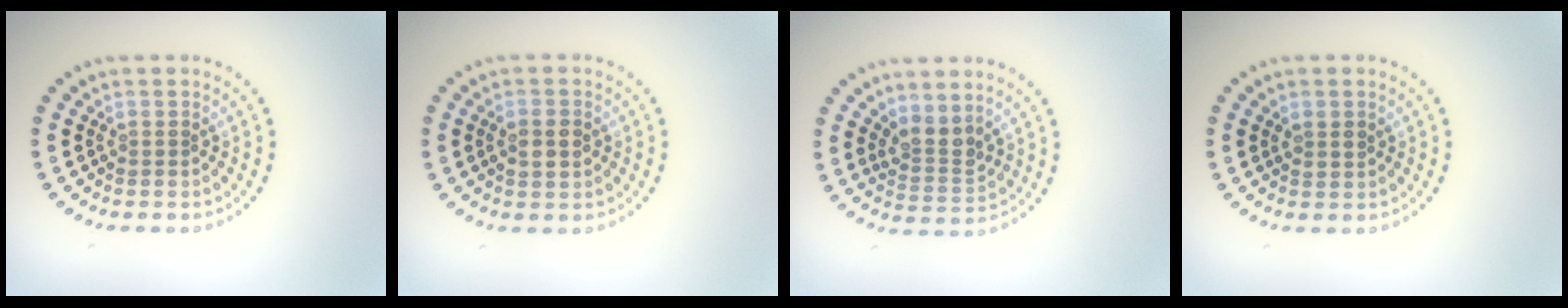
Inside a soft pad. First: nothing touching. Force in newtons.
{"total": 1.9, "press": 1.9, "slide": 0.1}
{"total": 2.6, "press": 1.9, "slide": 1.7}
{"total": 1.1, "press": 1.0, "slide": 0.5}